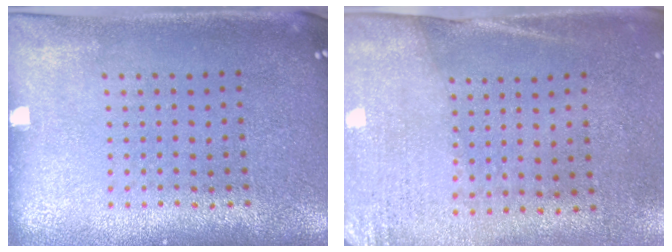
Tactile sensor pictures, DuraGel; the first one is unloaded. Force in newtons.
{"total": 2.7, "press": 2.3, "slide": 1.4}